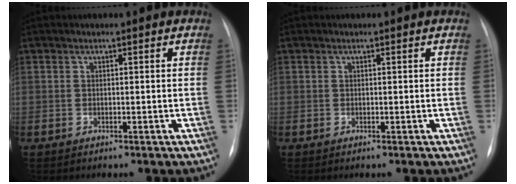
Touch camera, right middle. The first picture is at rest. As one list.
[{"total": 0.0}]